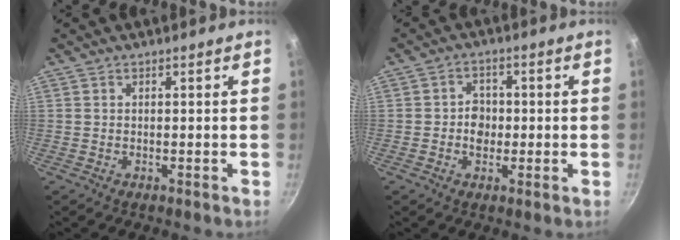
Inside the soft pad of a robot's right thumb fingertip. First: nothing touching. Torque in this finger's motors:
{"motor_torque": [0.22, 0.04, 0.41, -0.25, 0.03]}